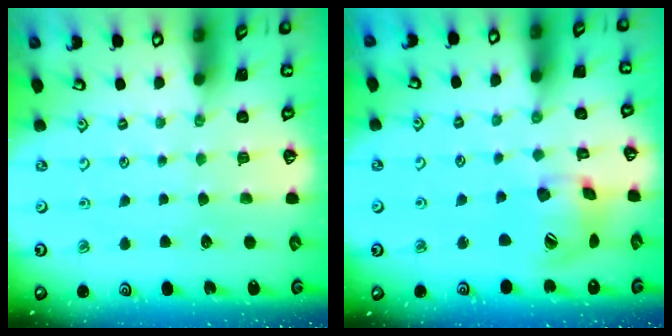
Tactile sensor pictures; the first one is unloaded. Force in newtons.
{"total": 14.4, "press": 14.3, "slide": 2.2}